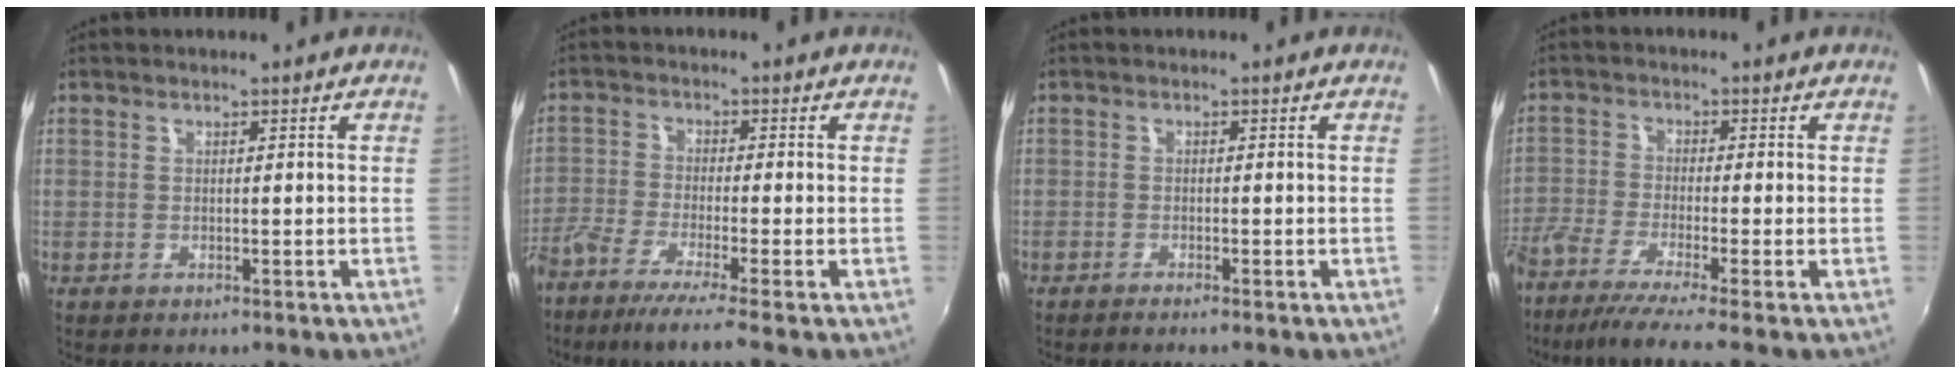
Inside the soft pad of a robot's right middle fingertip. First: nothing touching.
{"total": 7.2, "force": [-5.8, -1.0, 4.1], "torque": [-0.096, -0.024, -0.111]}
{"total": 1.2, "force": [-1.1, -0.1, 0.6], "torque": [-0.016, -0.004, -0.023]}
{"total": 7.7, "force": [-6.4, -1.0, 4.2], "torque": [-0.099, -0.030, -0.122]}